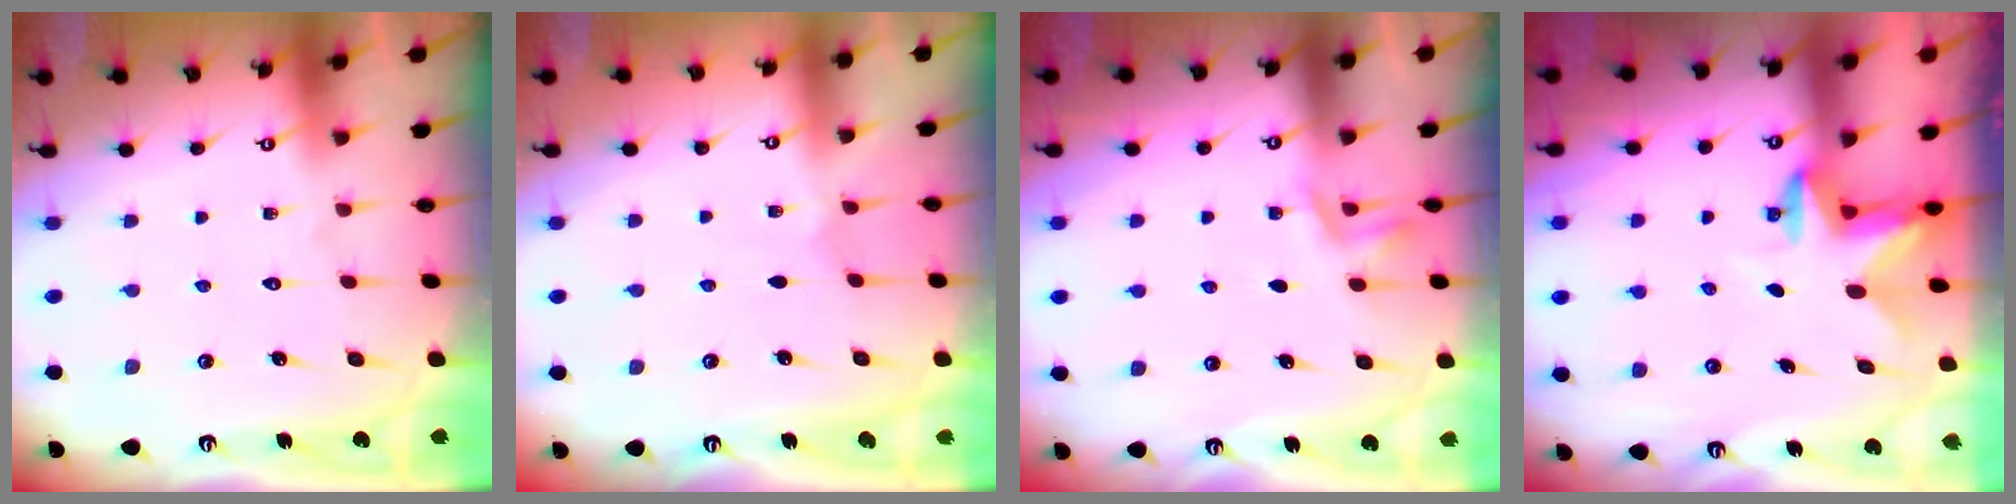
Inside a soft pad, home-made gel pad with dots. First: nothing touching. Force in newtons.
{"total": 0.6, "press": 0.6, "slide": 0.2}
{"total": 2.9, "press": 2.3, "slide": 1.7}
{"total": 2.8, "press": 2.8, "slide": 0.5}